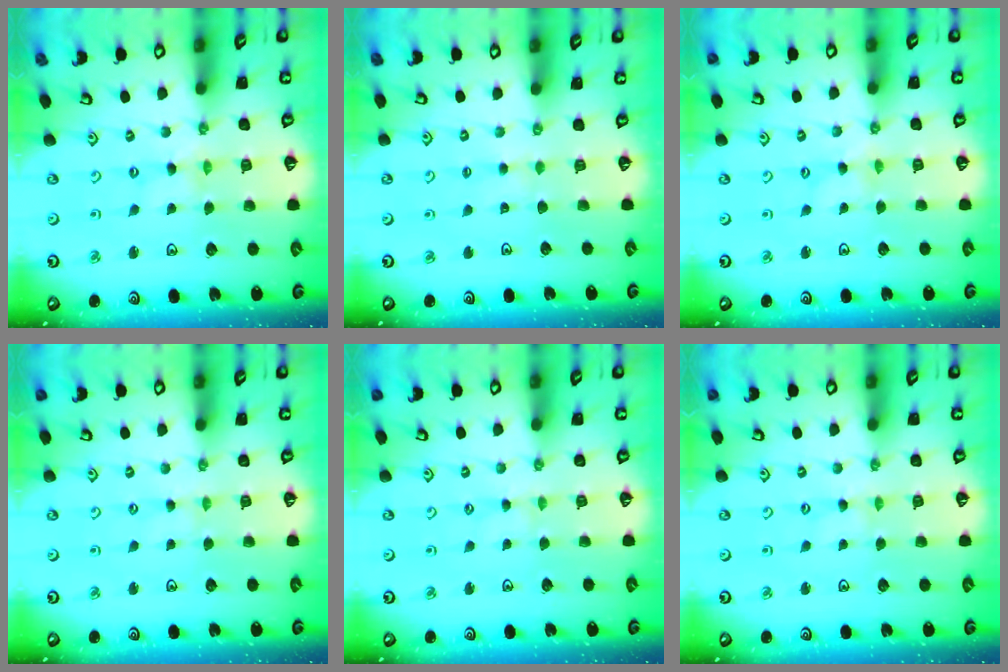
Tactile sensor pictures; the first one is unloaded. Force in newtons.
{"total": 1.8, "press": 1.7, "slide": 0.4}
{"total": 0.7, "press": 0.7, "slide": 0.2}
{"total": 0.5, "press": 0.5, "slide": 0.1}
{"total": 0.0}
{"total": 0.0}